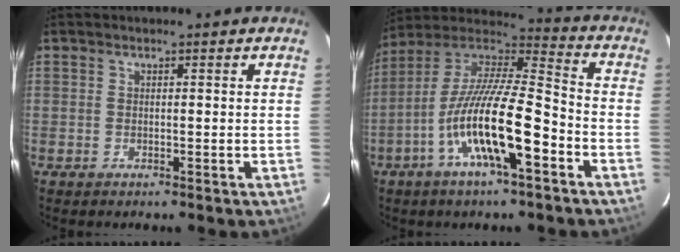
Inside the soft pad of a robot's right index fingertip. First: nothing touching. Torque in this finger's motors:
{"motor_torque": [1.28, -0.86, 1.06, 0.21]}